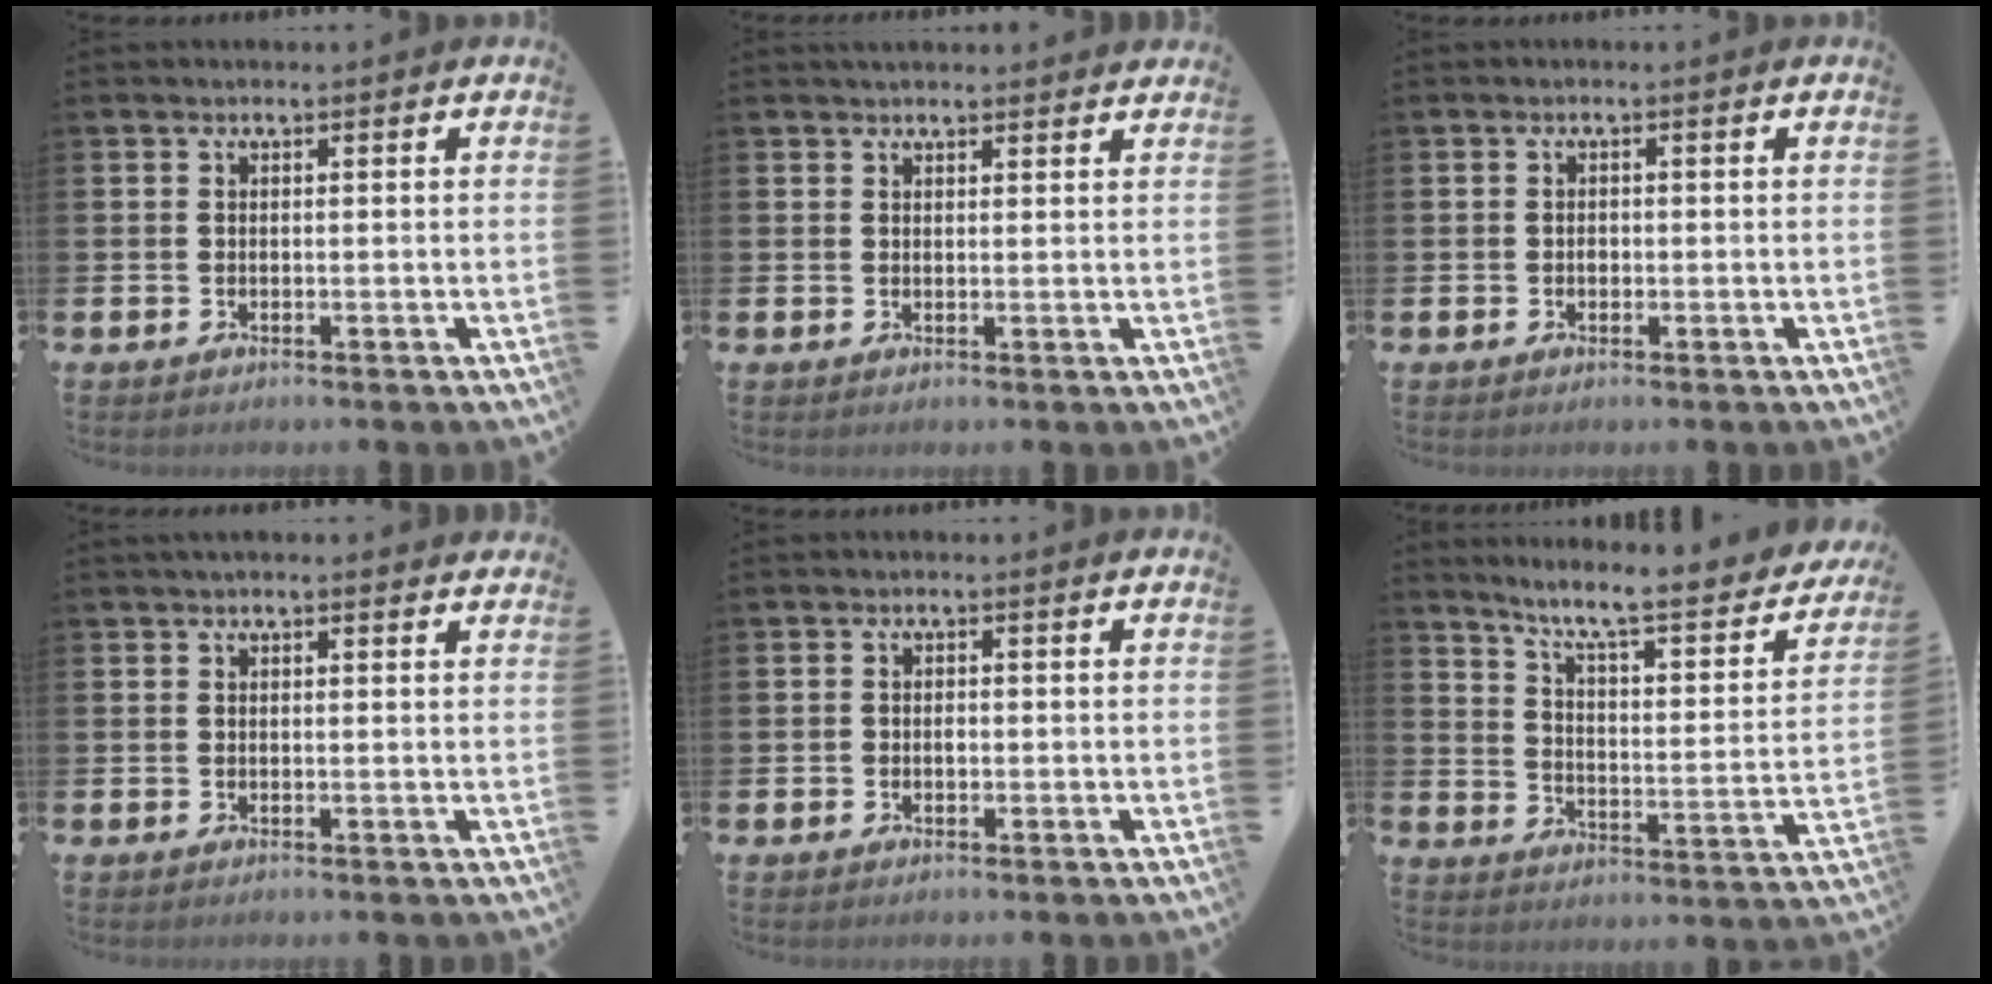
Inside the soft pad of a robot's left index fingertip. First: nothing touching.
{"total": 1.9, "force": [1.9, 0.2, 0.1], "torque": [0.003, -0.007, 0.032]}
{"total": 0.8, "force": [-0.2, 0.7, 0.4], "torque": [-0.003, 0.002, -0.005]}
{"total": 1.0, "force": [0.9, 0.2, 0.5], "torque": [0.000, 0.000, 0.014]}
{"total": 0.9, "force": [-0.2, 0.8, 0.5], "torque": [0.003, 0.000, -0.008]}
{"total": 7.8, "force": [6.7, 1.2, 3.8], "torque": [-0.092, -0.052, 0.103]}